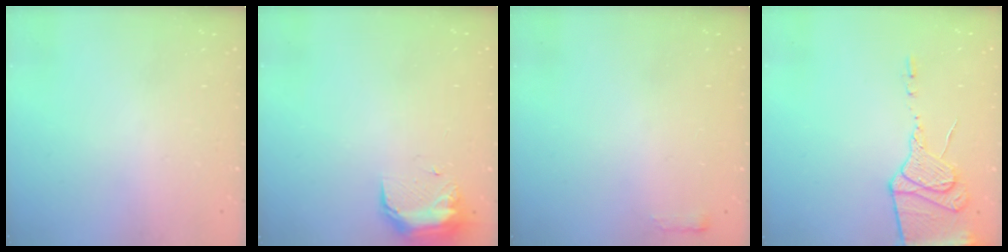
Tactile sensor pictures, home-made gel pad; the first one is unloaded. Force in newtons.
{"total": 11.2, "press": 9.8, "slide": 5.5}
{"total": 2.4, "press": 2.4, "slide": 0.4}
{"total": 13.7, "press": 13.7, "slide": 1.2}